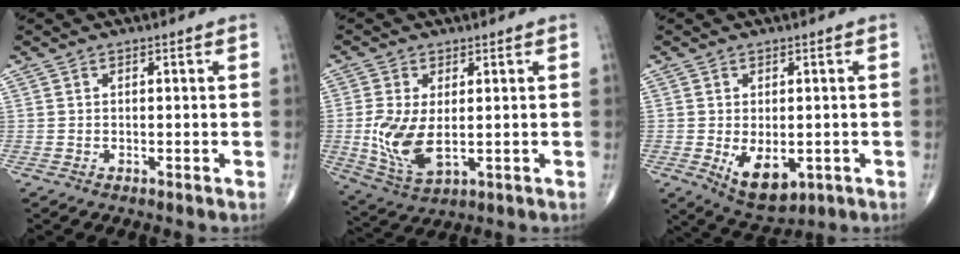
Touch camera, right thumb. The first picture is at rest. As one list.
[{"total": 7.9, "force": [-0.2, 4.2, 6.7], "torque": [-0.141, -0.015, 0.006]}, {"total": 8.0, "force": [-1.8, 4.6, 6.3], "torque": [-0.084, -0.013, -0.013]}]